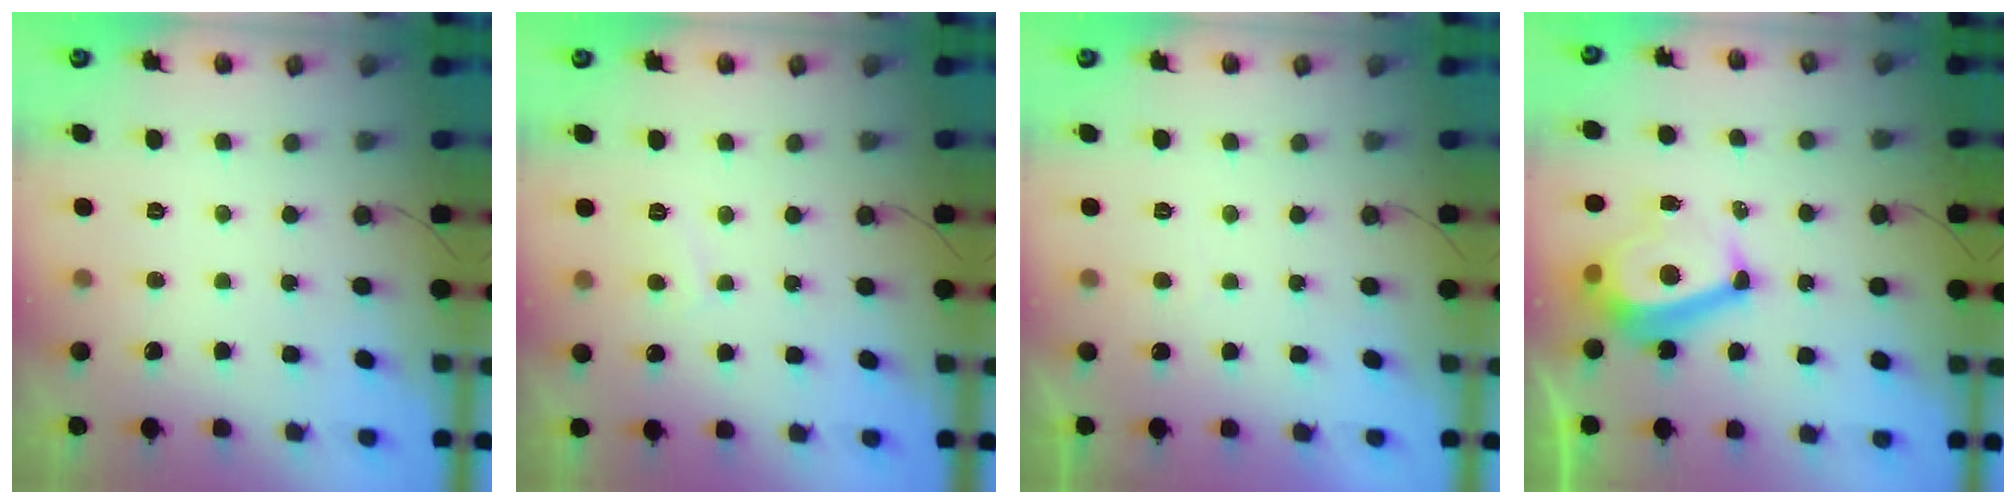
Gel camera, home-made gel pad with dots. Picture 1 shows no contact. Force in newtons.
{"total": 4.2, "press": 4.2, "slide": 0.4}
{"total": 0.9, "press": 0.7, "slide": 0.6}
{"total": 8.9, "press": 8.4, "slide": 2.8}